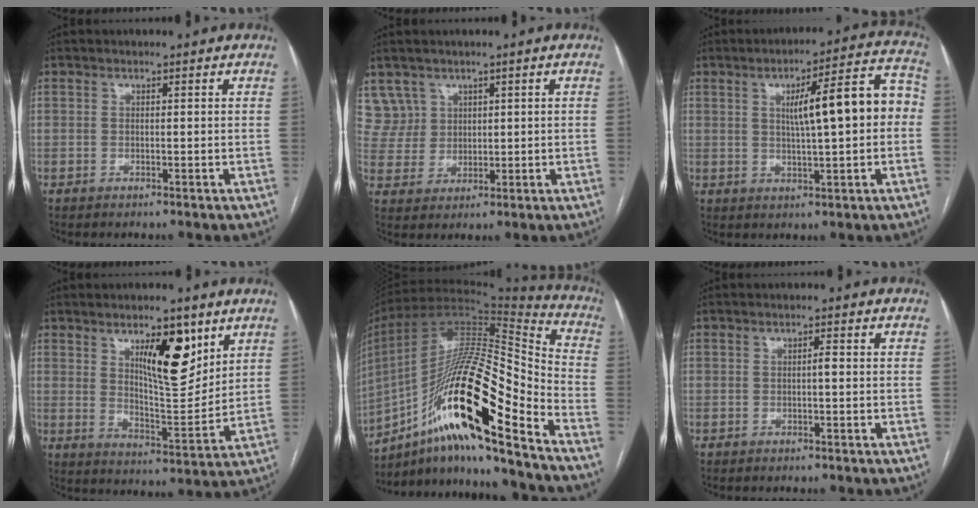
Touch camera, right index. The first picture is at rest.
{"total": 5.6, "force": [3.4, 4.5, -0.5], "torque": [0.013, 0.013, 0.075]}
{"total": 12.0, "force": [1.0, 2.0, 11.8], "torque": [-0.161, 0.039, 0.014]}
{"total": 11.2, "force": [5.6, 3.3, 9.1], "torque": [-0.145, -0.008, 0.098]}
{"total": 26.1, "force": [-13.9, 3.6, 21.8], "torque": [-0.392, -0.002, -0.245]}
{"total": 0.9, "force": [-0.1, 0.1, 0.9], "torque": [-0.014, 0.002, -0.002]}